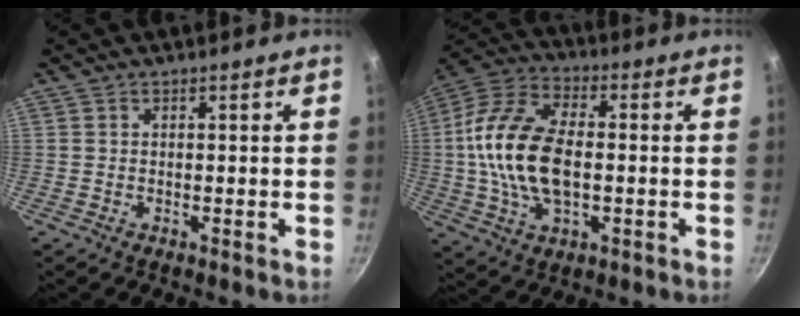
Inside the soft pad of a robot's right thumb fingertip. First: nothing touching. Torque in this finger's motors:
{"motor_torque": [-0.10, 1.77, 2.18, -0.60, 0.65]}